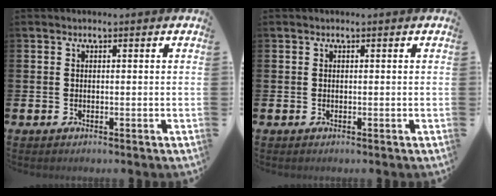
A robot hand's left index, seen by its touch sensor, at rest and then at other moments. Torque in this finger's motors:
{"motor_torque": [0.00, 0.00, 0.00, -0.01]}